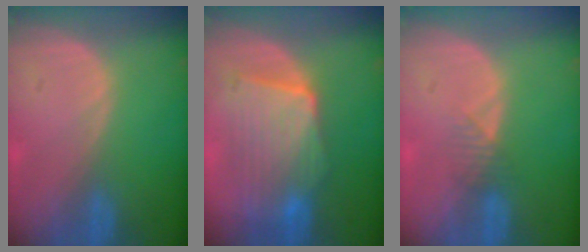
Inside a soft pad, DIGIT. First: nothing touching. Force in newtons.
{"total": 8.7, "press": 8.5, "slide": 1.9}
{"total": 1.9, "press": 1.6, "slide": 1.0}